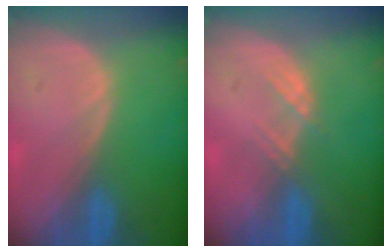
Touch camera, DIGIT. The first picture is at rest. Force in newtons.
{"total": 2.3, "press": 2.1, "slide": 0.7}